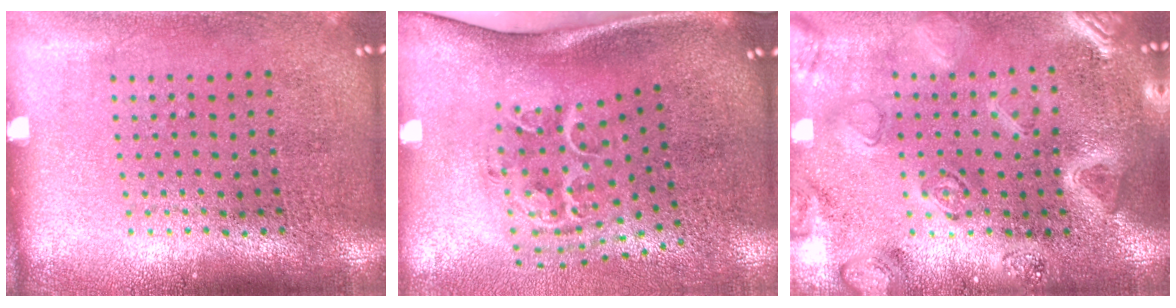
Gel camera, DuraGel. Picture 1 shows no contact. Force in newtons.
{"total": 2.1, "press": 1.3, "slide": 1.6}
{"total": 3.1, "press": 3.0, "slide": 0.9}